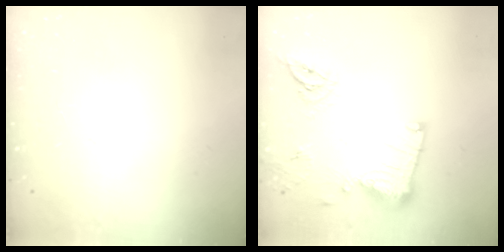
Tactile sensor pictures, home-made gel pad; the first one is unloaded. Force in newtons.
{"total": 17.4, "press": 17.4, "slide": 1.1}